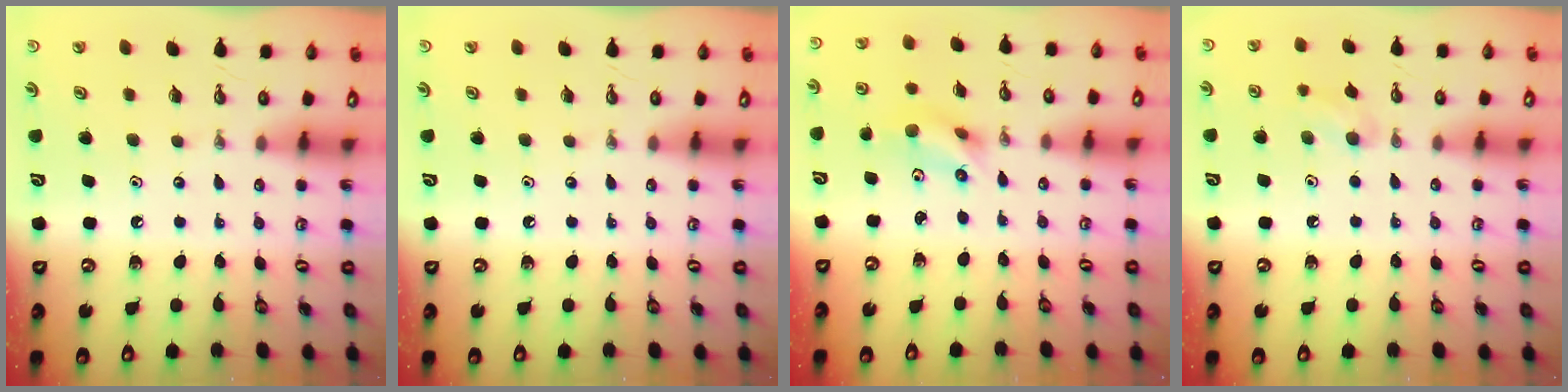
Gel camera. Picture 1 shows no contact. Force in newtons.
{"total": 0.0}
{"total": 6.3, "press": 2.7, "slide": 5.7}
{"total": 6.9, "press": 6.8, "slide": 1.2}